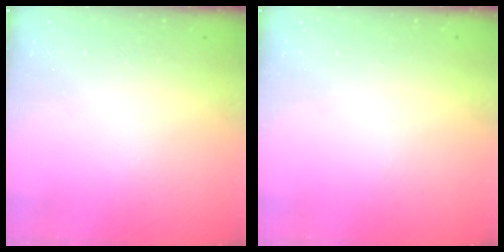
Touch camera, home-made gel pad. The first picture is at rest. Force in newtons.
{"total": 0.0}